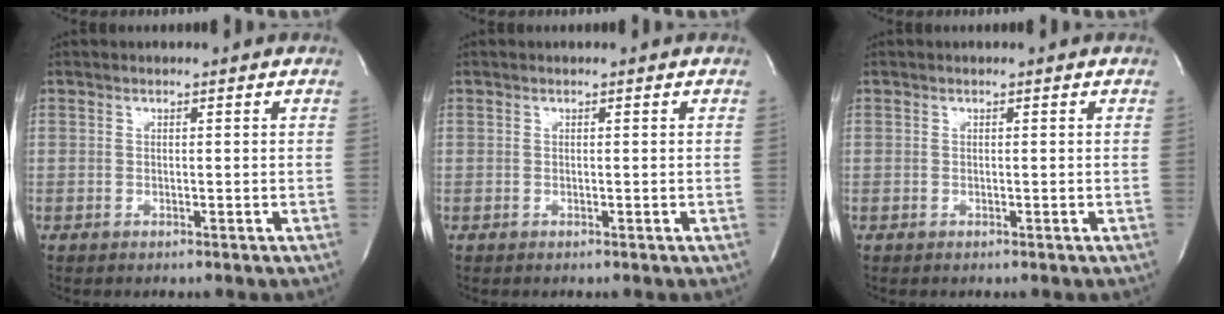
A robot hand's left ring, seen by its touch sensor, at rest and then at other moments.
{"total": 0.0}
{"total": 0.0}